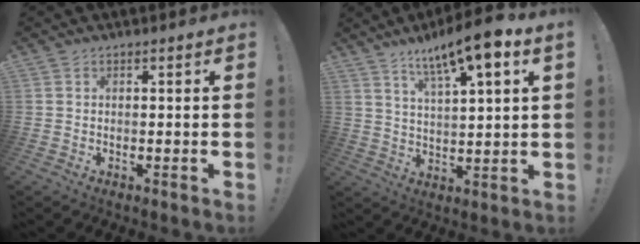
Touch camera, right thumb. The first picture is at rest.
{"total": 11.3, "force": [7.5, 1.3, 8.4], "torque": [-0.137, -0.041, 0.118]}